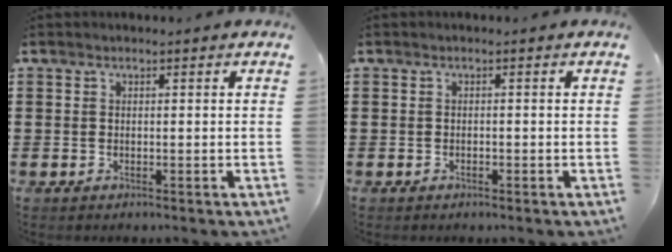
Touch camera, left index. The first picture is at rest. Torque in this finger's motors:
{"motor_torque": [-0.19, 0.05, 0.05, 0.00]}